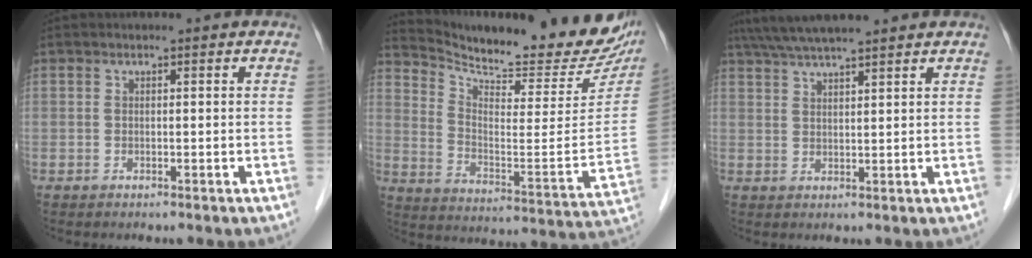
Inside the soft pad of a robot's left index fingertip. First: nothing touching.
{"total": 23.8, "force": [21.5, 4.2, 9.4], "torque": [-0.157, -0.072, 0.293]}
{"total": 9.3, "force": [8.1, 0.2, 4.5], "torque": [-0.078, 0.037, 0.126]}